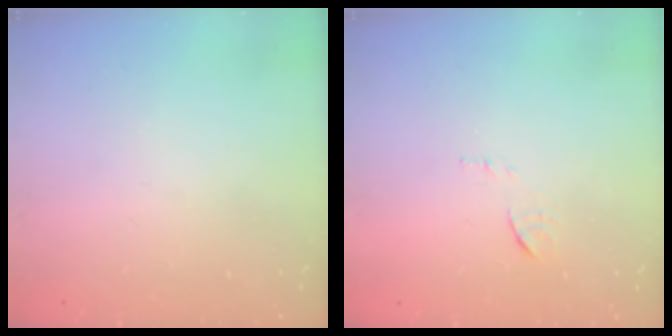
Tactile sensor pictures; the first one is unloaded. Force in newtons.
{"total": 6.9, "press": 6.9, "slide": 0.7}